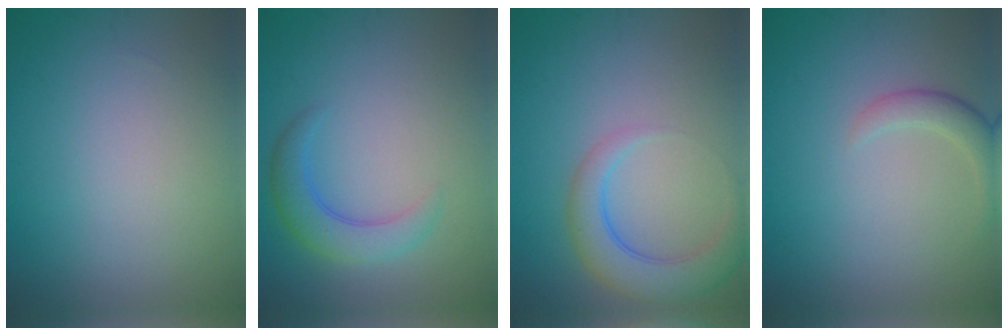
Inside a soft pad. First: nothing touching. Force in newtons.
{"total": 3.4, "press": 3.4, "slide": 0.2}
{"total": 4.3, "press": 4.3, "slide": 0.3}
{"total": 2.2, "press": 2.2, "slide": 0.2}